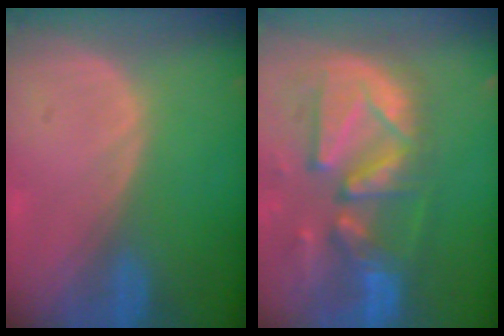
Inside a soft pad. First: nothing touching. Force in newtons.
{"total": 13.3, "press": 11.4, "slide": 6.9}